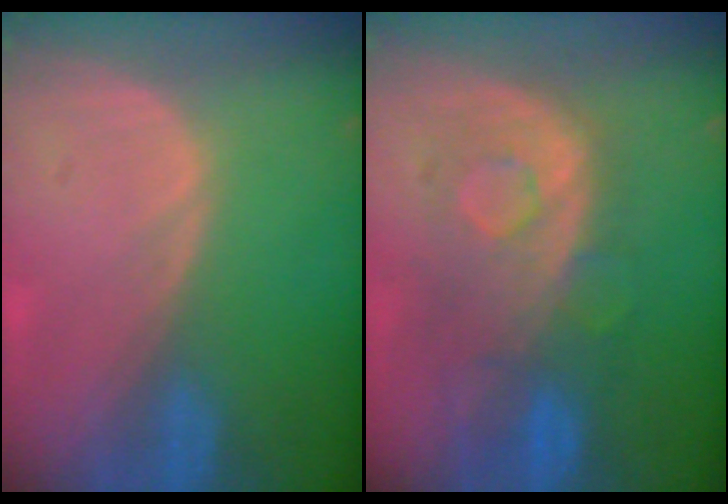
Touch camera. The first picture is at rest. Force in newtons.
{"total": 9.1, "press": 8.6, "slide": 3.0}